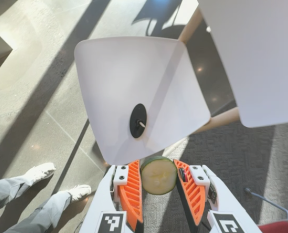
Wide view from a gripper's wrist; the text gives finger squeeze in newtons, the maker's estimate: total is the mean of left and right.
{"total": 8.8, "left": 8.9, "right": 8.7}